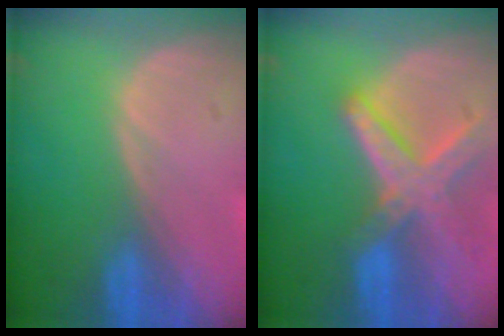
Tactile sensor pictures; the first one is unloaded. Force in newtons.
{"total": 8.2, "press": 7.1, "slide": 4.1}